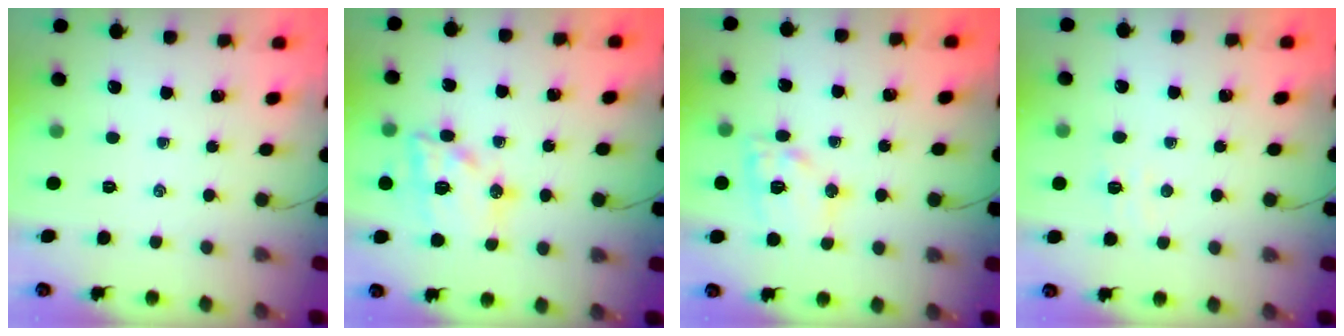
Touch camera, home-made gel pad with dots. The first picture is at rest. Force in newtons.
{"total": 15.9, "press": 15.7, "slide": 2.9}
{"total": 12.8, "press": 12.7, "slide": 2.0}
{"total": 4.1, "press": 4.0, "slide": 0.8}